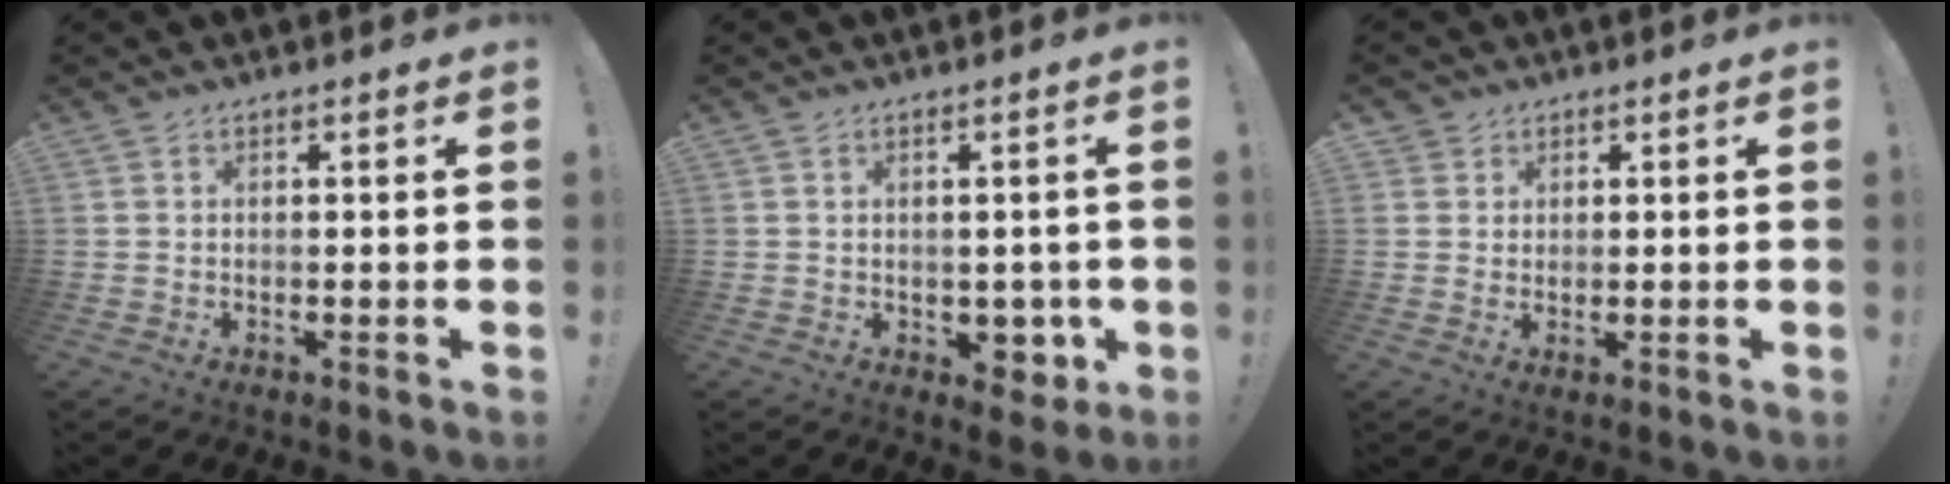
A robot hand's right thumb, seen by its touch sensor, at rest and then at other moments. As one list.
[{"total": 5.8, "force": [-0.8, 4.7, 3.3], "torque": [-0.019, 0.003, -0.006]}, {"total": 2.5, "force": [1.7, 1.9, 0.2], "torque": [-0.001, -0.008, 0.031]}]